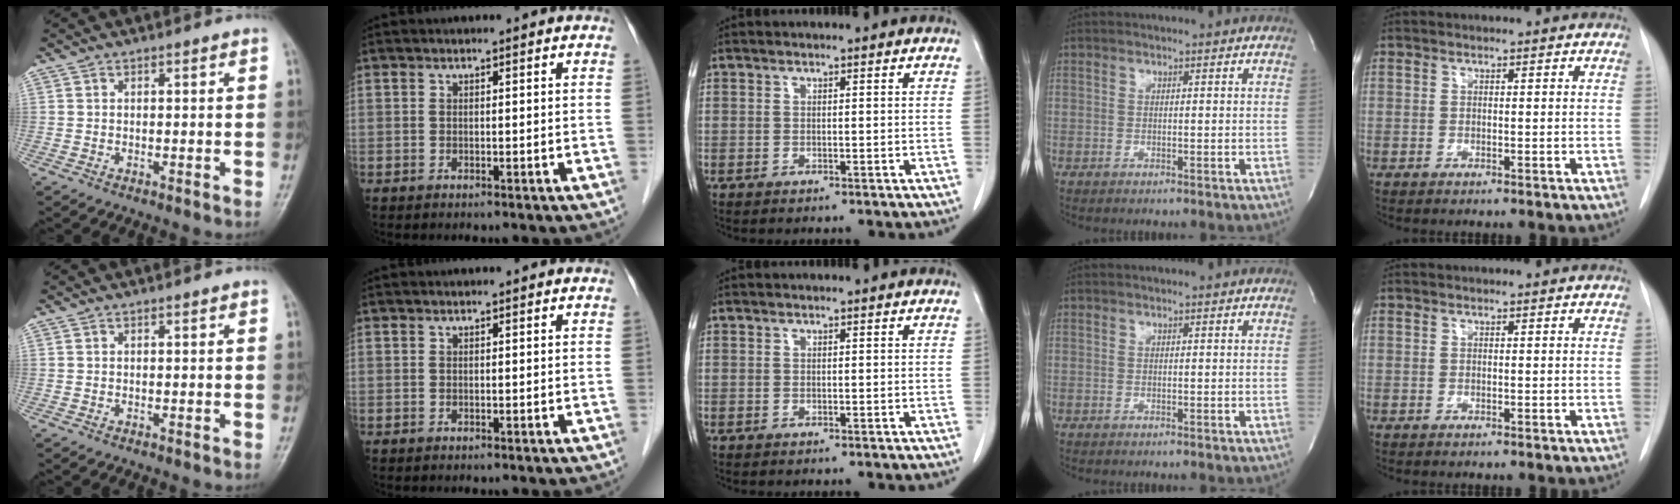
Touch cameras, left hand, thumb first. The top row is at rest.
{}